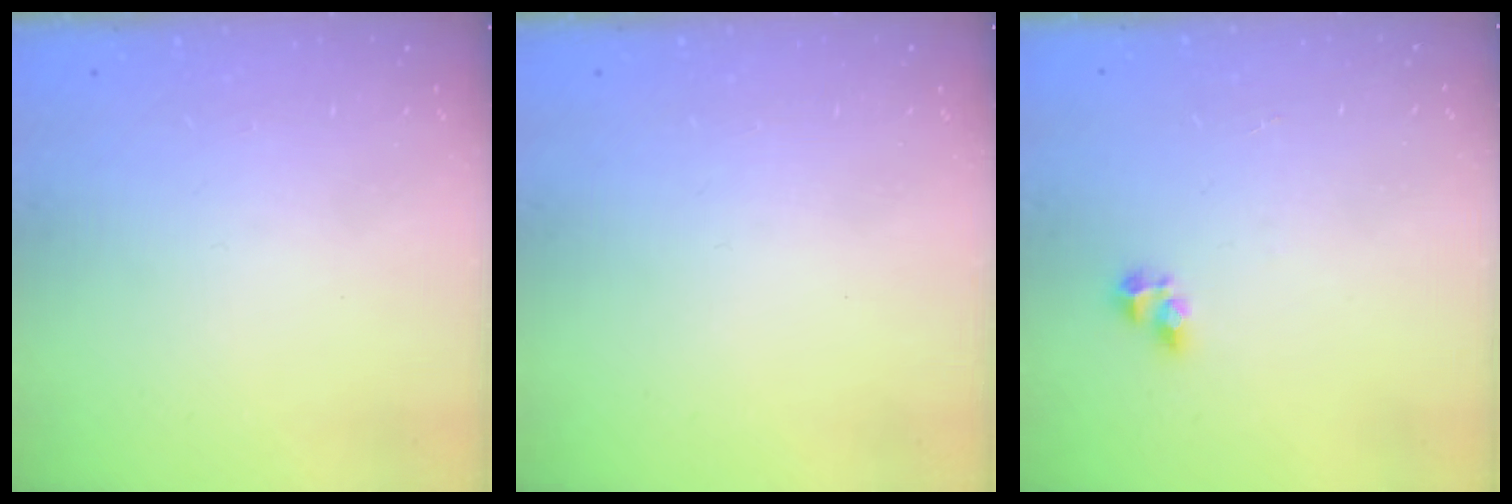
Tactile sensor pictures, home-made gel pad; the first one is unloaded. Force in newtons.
{"total": 0.0}
{"total": 3.7, "press": 3.7, "slide": 0.3}